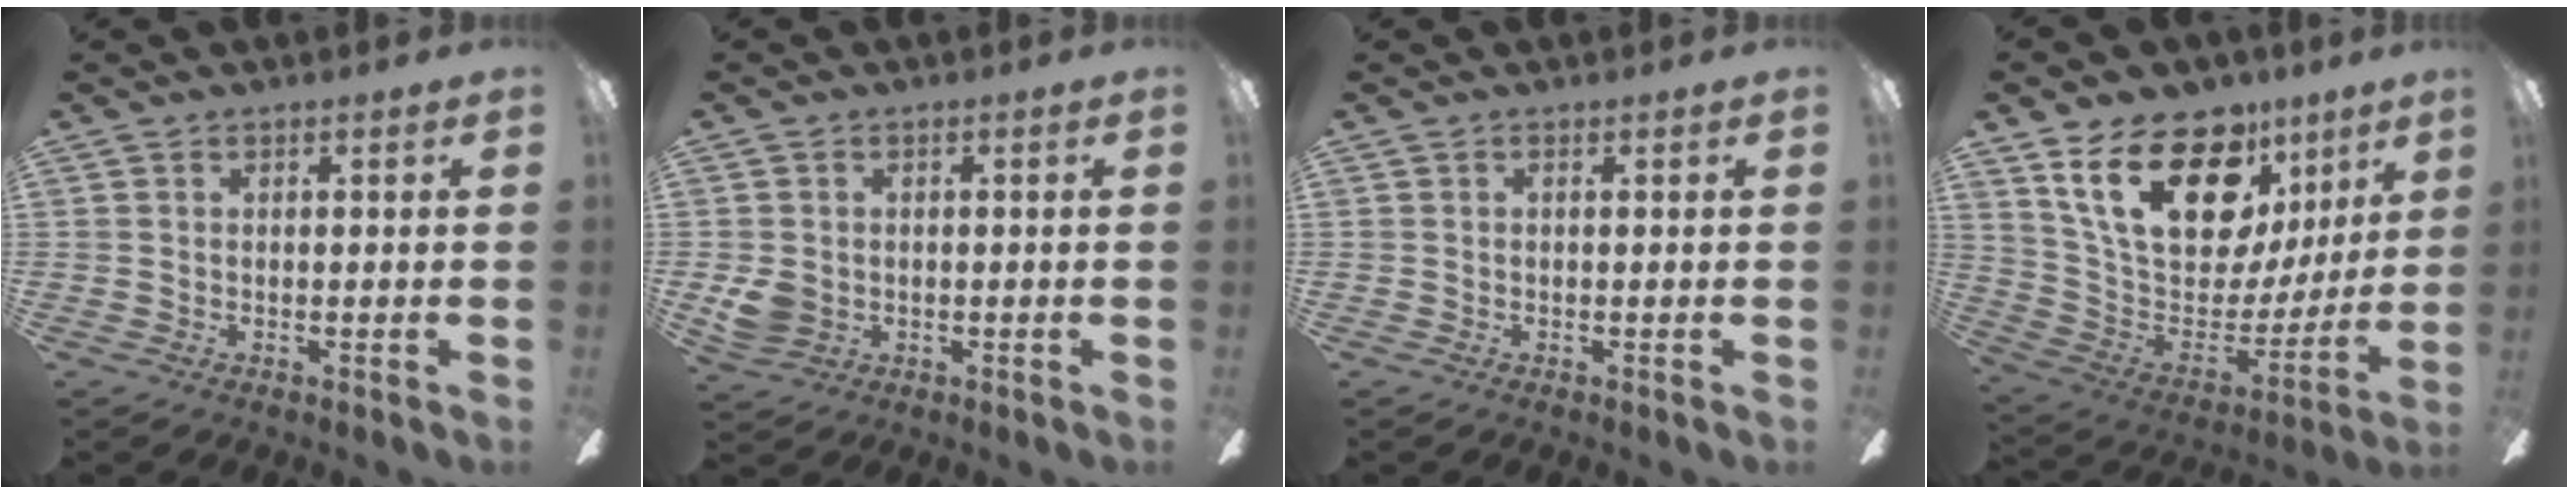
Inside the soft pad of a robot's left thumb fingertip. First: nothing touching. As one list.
[{"total": 4.6, "force": [-0.1, 4.0, 2.3], "torque": [-0.040, 0.005, 0.001]}, {"total": 0.0}, {"total": 25.0, "force": [14.4, 14.0, 14.9], "torque": [-0.257, -0.080, 0.265]}]